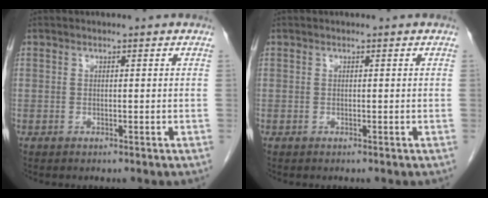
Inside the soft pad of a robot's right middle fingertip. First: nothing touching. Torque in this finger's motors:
{"motor_torque": [0.50, -0.30, 0.01, 0.00]}